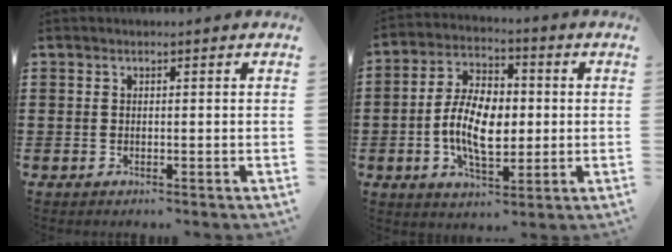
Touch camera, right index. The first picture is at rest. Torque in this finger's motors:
{"motor_torque": [2.14, 0.00, 1.05, 0.21]}